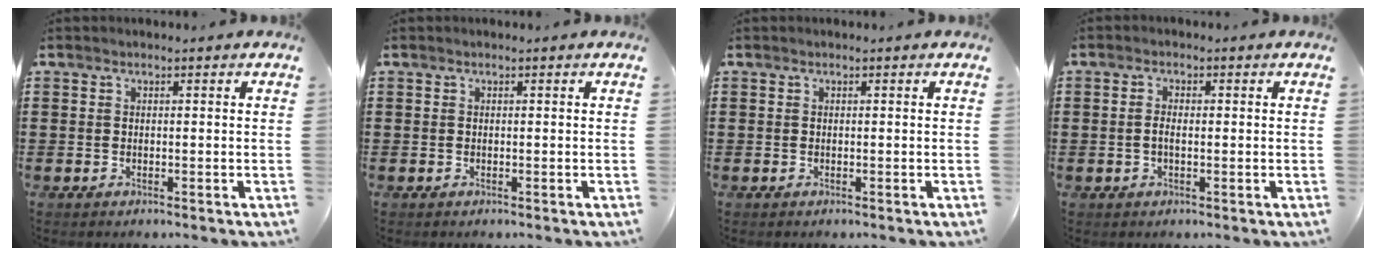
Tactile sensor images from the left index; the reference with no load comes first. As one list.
[{"total": 0.0}, {"total": 0.0}, {"total": 1.9, "force": [-0.1, 0.8, 1.7], "torque": [-0.040, -0.001, -0.006]}]